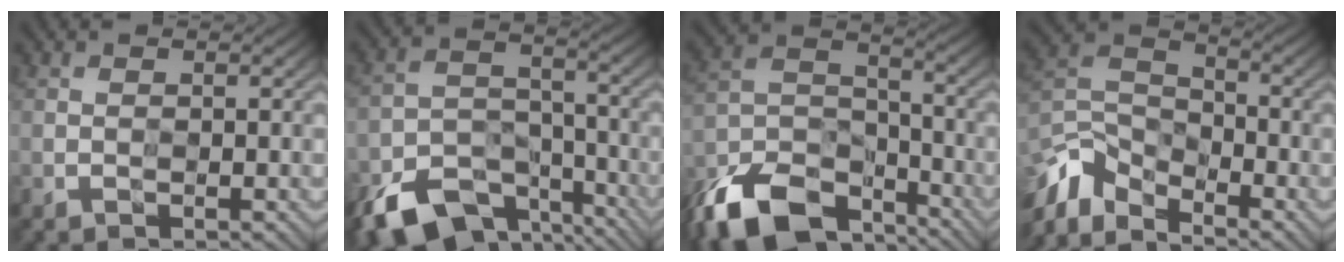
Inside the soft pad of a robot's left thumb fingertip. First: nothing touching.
{"total": 9.5, "force": [-7.5, 5.2, 3.0], "torque": [-0.061, -0.015, -0.135]}
{"total": 12.9, "force": [-10.4, 6.1, 4.8], "torque": [-0.121, -0.012, -0.203]}
{"total": 9.2, "force": [-6.8, 4.9, 3.7], "torque": [-0.090, -0.006, -0.149]}